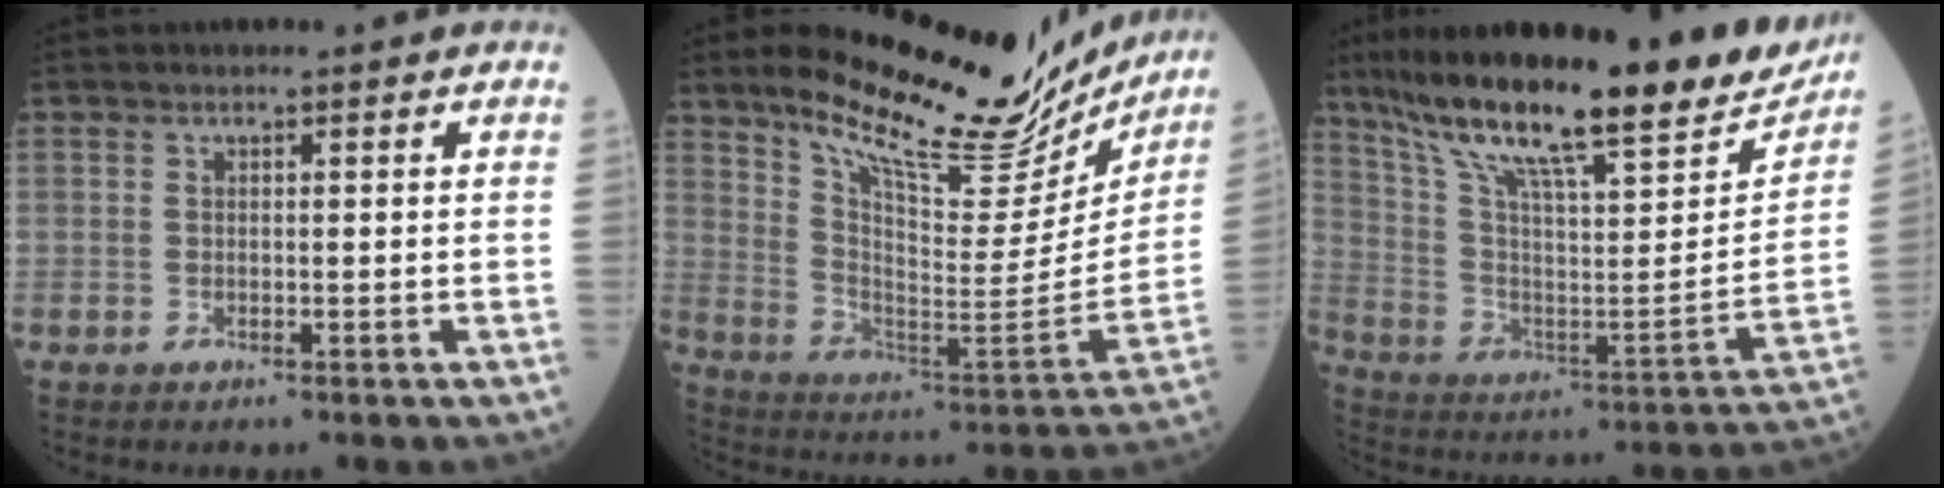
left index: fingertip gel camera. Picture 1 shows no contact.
{"total": 23.2, "force": [19.7, 5.8, 10.8], "torque": [-0.172, -0.035, 0.290]}
{"total": 29.6, "force": [23.5, 4.3, 17.6], "torque": [-0.299, -0.025, 0.347]}